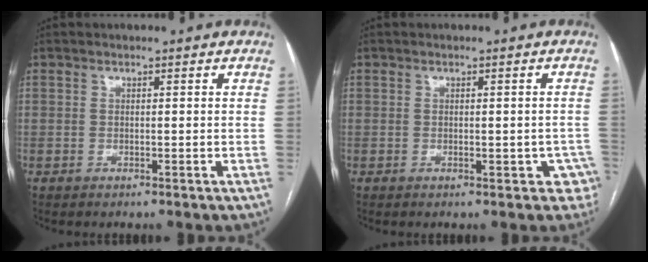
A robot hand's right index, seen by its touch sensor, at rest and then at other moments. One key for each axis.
{"total": 3.6, "fx": -1.4, "fy": 1.8, "fz": 2.8, "tx": -0.011, "ty": 0.005, "tz": -0.011}